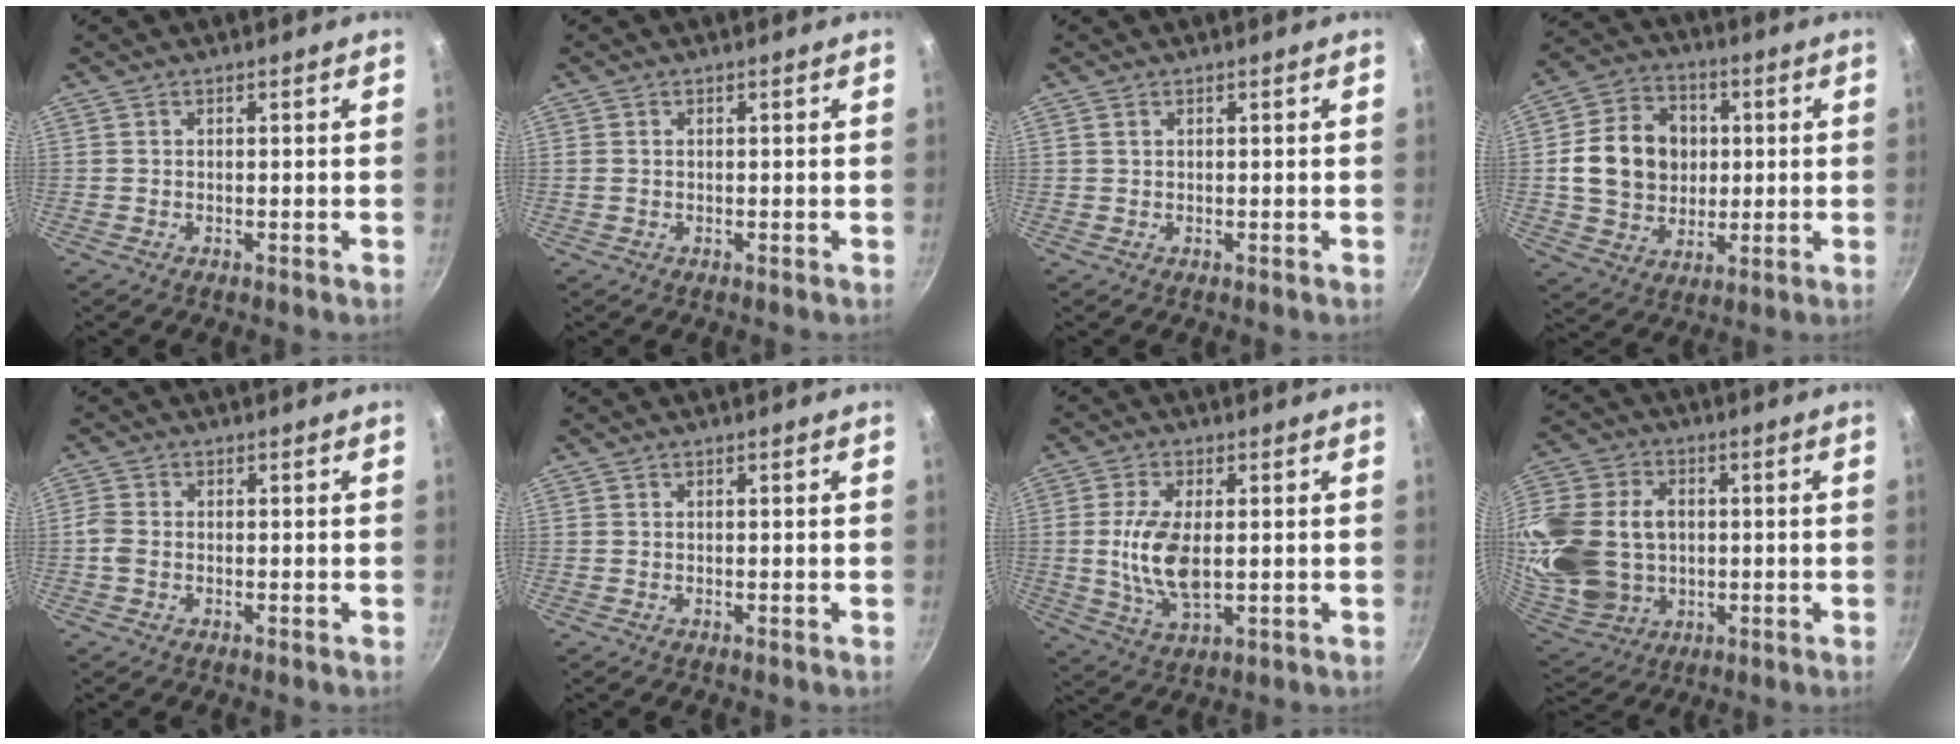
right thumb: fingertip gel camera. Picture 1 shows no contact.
{"total": 0.7, "force": [0.1, 0.6, 0.4], "torque": [-0.008, 0.002, 0.002]}
{"total": 0.5, "force": [0.3, 0.3, 0.3], "torque": [-0.006, 0.001, 0.006]}
{"total": 15.2, "force": [1.3, 12.5, 8.5], "torque": [-0.124, 0.014, 0.022]}
{"total": 2.4, "force": [-0.7, 1.7, 1.6], "torque": [-0.039, 0.005, -0.021]}
{"total": 0.0}
{"total": 10.4, "force": [0.2, 5.1, 9.1], "torque": [-0.181, -0.009, 0.005]}
{"total": 24.0, "force": [0.8, 18.5, 15.2], "torque": [-0.333, 0.019, 0.030]}